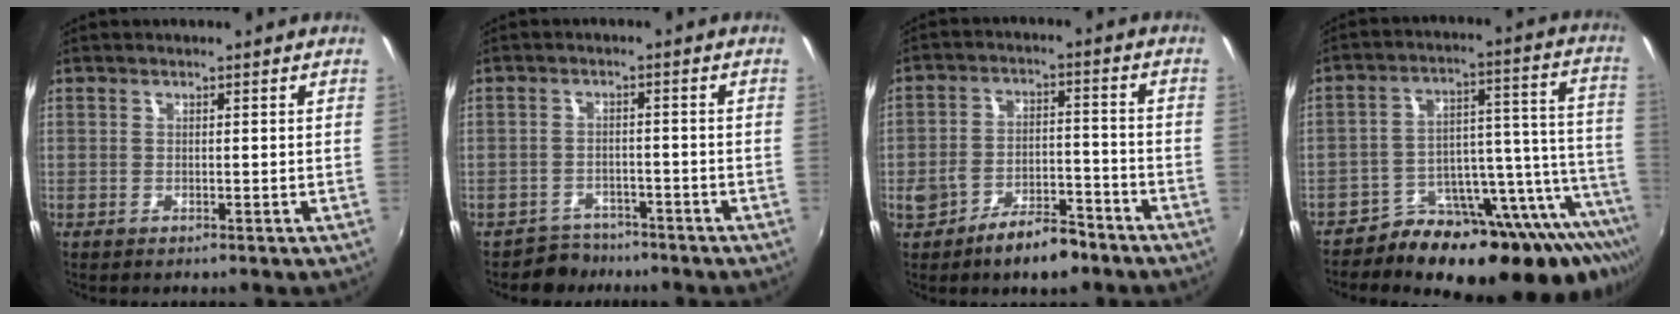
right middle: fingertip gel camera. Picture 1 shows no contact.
{"total": 3.5, "force": [-2.9, 1.9, -0.3], "torque": [-0.003, 0.006, -0.049]}
{"total": 8.8, "force": [-6.3, 3.3, 5.2], "torque": [-0.099, 0.006, -0.099]}
{"total": 24.9, "force": [-19.1, 9.2, 13.1], "torque": [-0.152, 0.008, -0.263]}